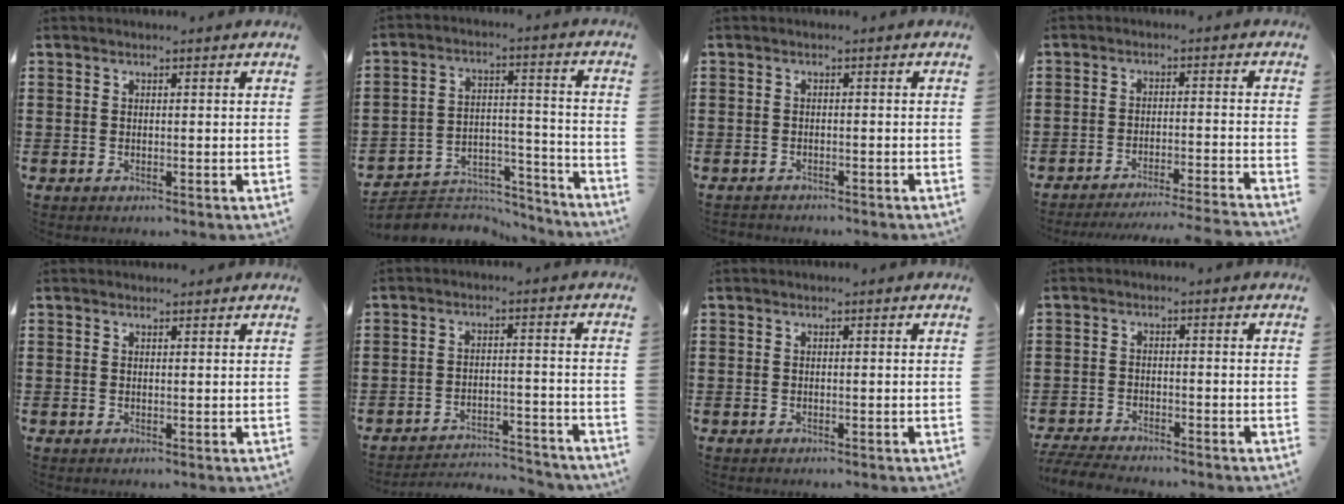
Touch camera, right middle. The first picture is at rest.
{"total": 5.3, "force": [-4.9, 2.0, 0.5], "torque": [-0.011, 0.012, -0.097]}
{"total": 1.0, "force": [-1.0, 0.0, -0.1], "torque": [-0.002, 0.000, -0.021]}
{"total": 4.0, "force": [-3.8, -0.5, 1.1], "torque": [-0.020, -0.009, -0.077]}
{"total": 0.6, "force": [0.6, -0.1, 0.0], "torque": [0.004, -0.005, 0.011]}
{"total": 3.9, "force": [-3.8, 0.3, 0.8], "torque": [-0.027, -0.002, -0.082]}
{"total": 0.0}
{"total": 4.0, "force": [-3.9, 0.3, 1.0], "torque": [-0.031, -0.009, -0.083]}